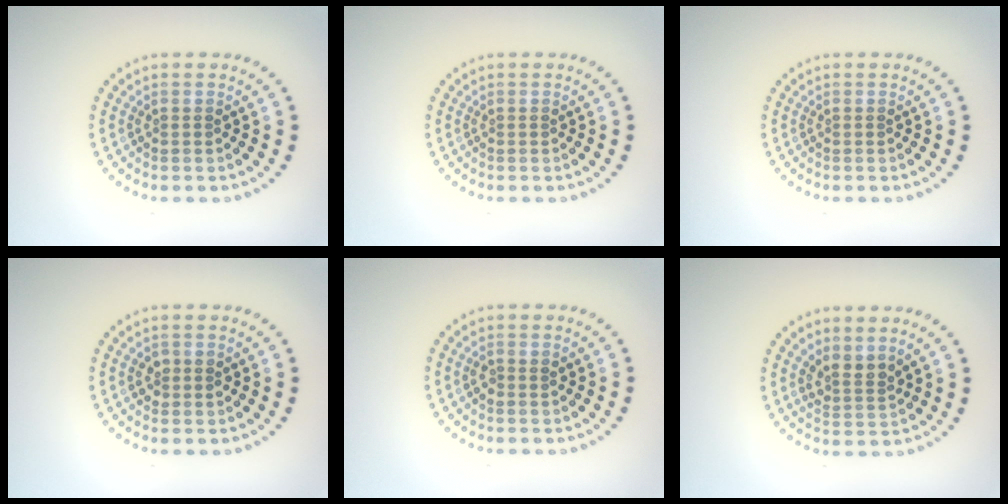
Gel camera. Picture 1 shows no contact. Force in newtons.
{"total": 0.0}
{"total": 0.0}
{"total": 1.3, "press": 1.3, "slide": 0.1}
{"total": 0.8, "press": 0.8, "slide": 0.1}
{"total": 2.2, "press": 1.6, "slide": 1.4}